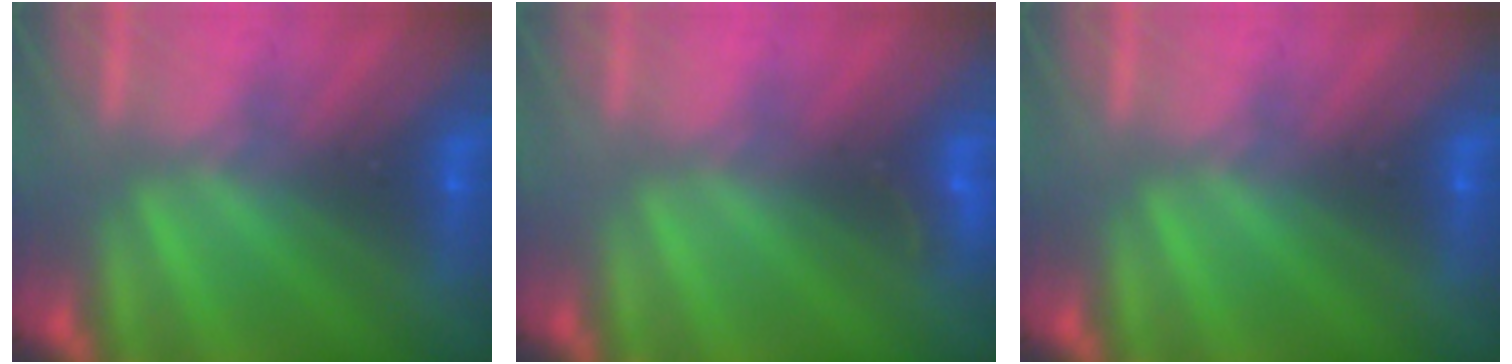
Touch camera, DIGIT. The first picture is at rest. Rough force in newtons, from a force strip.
{"total": 3.1}
{"total": 0.0}